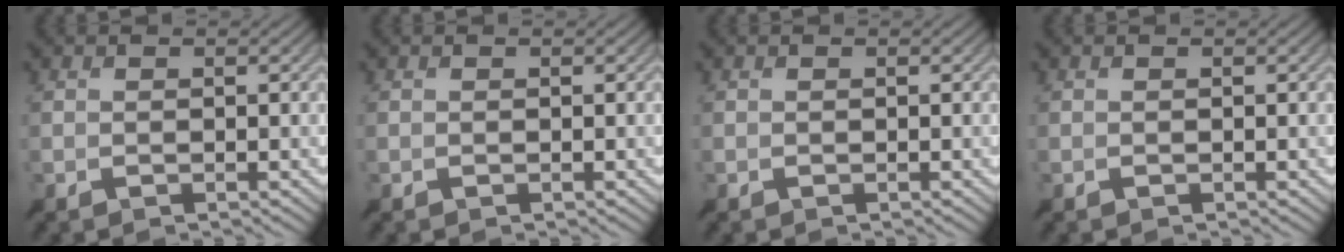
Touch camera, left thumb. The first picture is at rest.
{"total": 0.0}
{"total": 0.0}
{"total": 0.0}